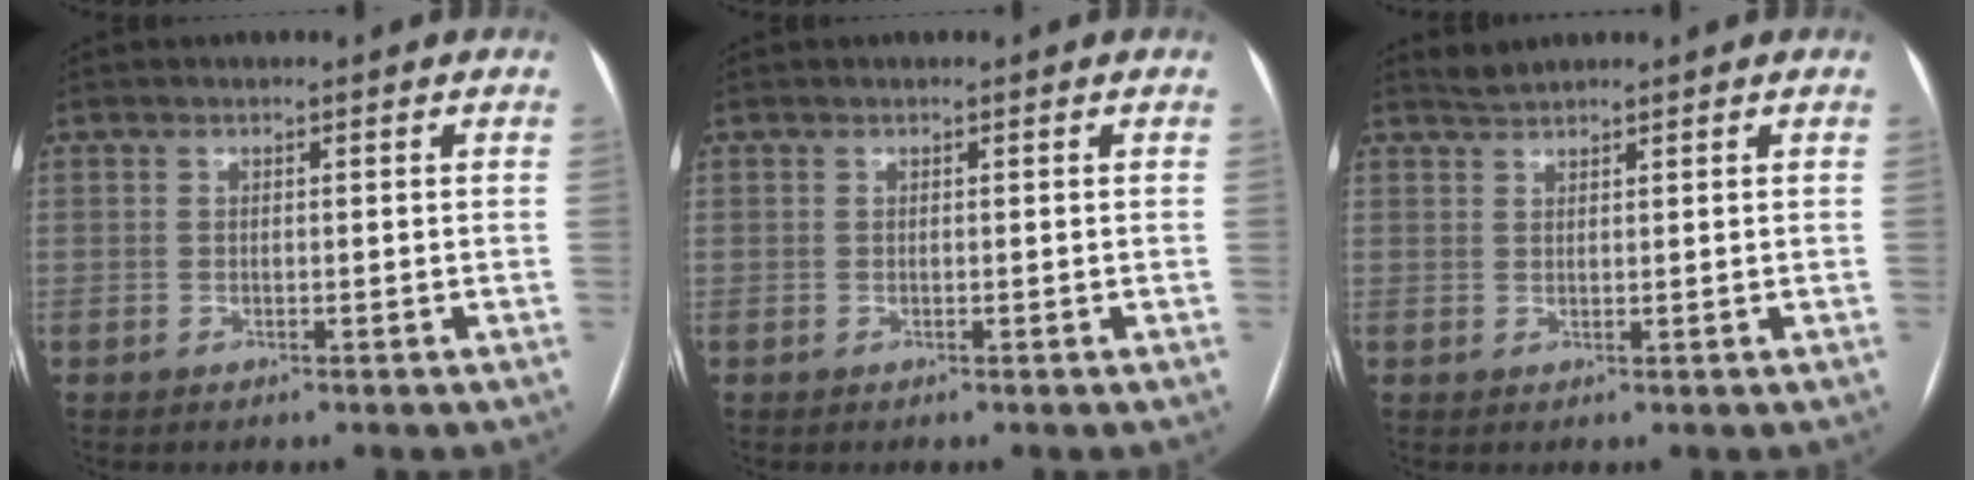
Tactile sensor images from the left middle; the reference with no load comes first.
{"total": 0.0}
{"total": 1.4, "force": [1.4, -0.2, -0.2], "torque": [-0.001, 0.005, 0.032]}